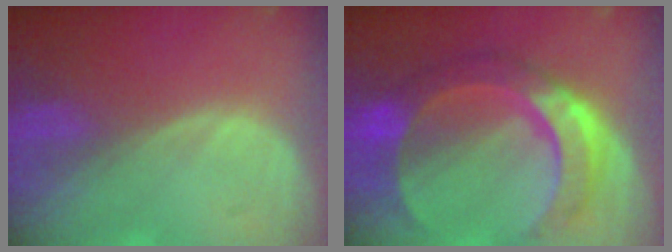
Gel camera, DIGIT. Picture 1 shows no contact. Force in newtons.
{"total": 10.8, "press": 10.7, "slide": 1.0}